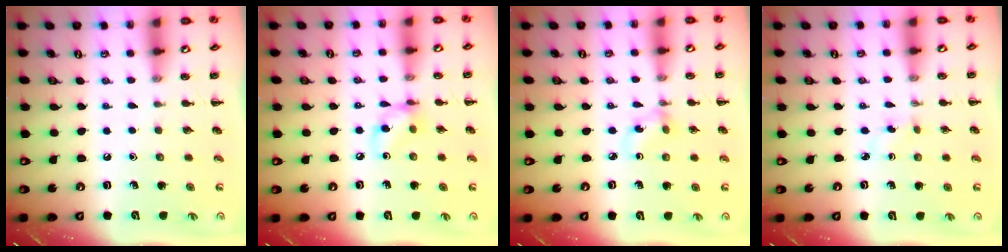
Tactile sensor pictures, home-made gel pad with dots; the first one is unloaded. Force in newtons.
{"total": 7.7, "press": 7.7, "slide": 0.6}
{"total": 2.9, "press": 2.7, "slide": 0.9}
{"total": 1.8, "press": 1.6, "slide": 0.7}